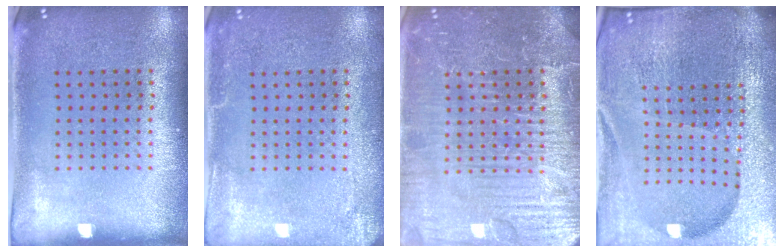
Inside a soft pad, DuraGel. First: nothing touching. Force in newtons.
{"total": 2.6, "press": 2.6, "slide": 0.3}
{"total": 7.7, "press": 7.7, "slide": 1.0}
{"total": 6.9, "press": 5.9, "slide": 3.6}